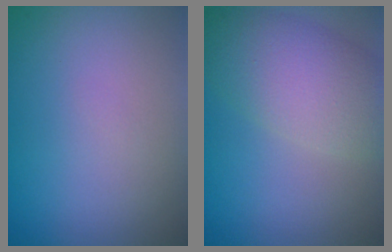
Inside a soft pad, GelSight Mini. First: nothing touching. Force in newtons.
{"total": 6.1, "press": 6.1, "slide": 0.2}